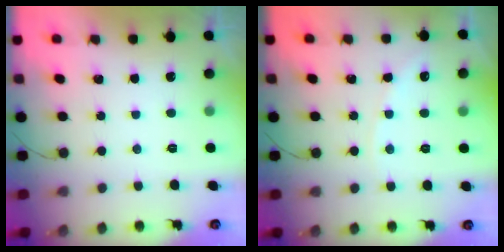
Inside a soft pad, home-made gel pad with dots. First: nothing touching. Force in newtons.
{"total": 2.6, "press": 2.6, "slide": 0.4}